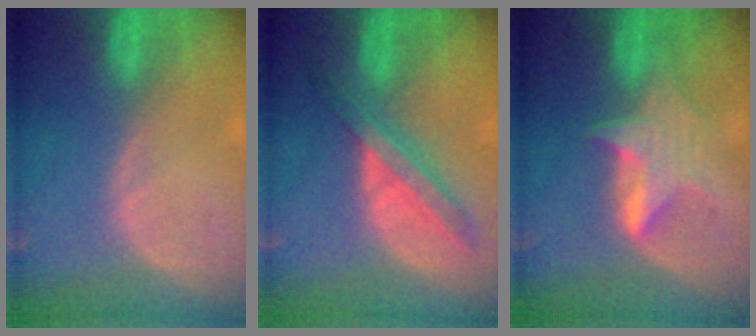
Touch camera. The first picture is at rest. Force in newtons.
{"total": 6.6, "press": 6.5, "slide": 1.2}
{"total": 6.0, "press": 5.8, "slide": 1.4}